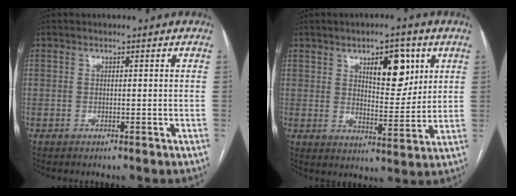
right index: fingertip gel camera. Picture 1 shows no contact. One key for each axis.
{"total": 8.9, "fx": 4.0, "fy": 3.5, "fz": 7.2, "tx": -0.104, "ty": 0.001, "tz": 0.063}